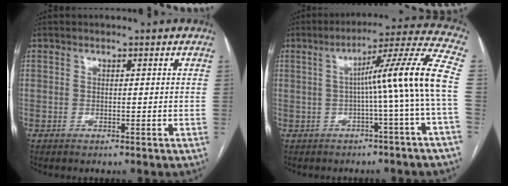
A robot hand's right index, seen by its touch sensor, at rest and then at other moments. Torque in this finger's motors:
{"motor_torque": [1.27, -0.25, 0.62, 0.16]}